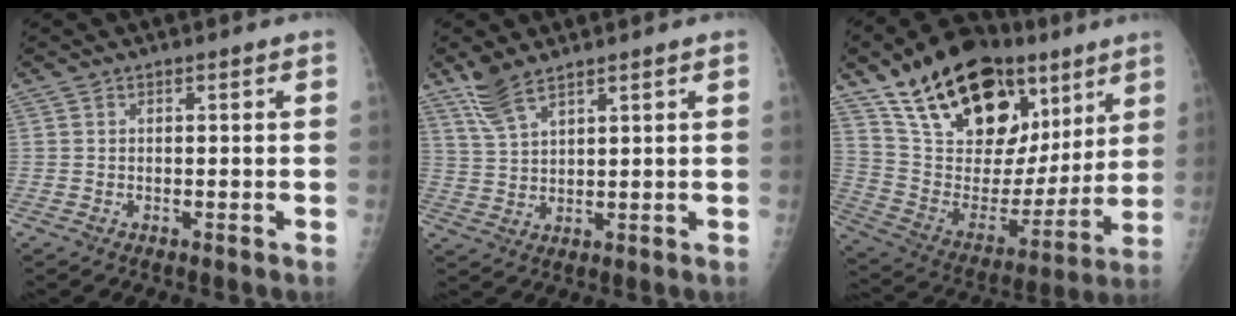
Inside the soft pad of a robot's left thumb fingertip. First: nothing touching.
{"total": 5.5, "force": [4.2, 1.5, 3.1], "torque": [-0.065, -0.011, 0.093]}
{"total": 28.8, "force": [15.6, 15.9, 18.2], "torque": [-0.260, -0.012, 0.272]}